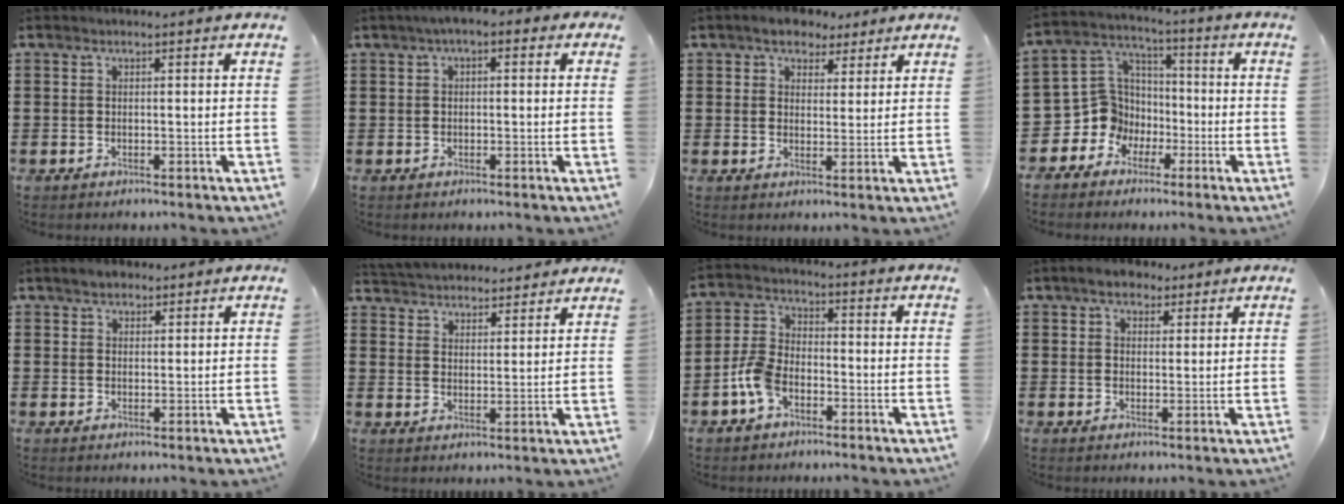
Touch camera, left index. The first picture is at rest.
{"total": 2.3, "force": [-0.4, 1.1, 2.0], "torque": [-0.045, 0.004, -0.012]}
{"total": 4.2, "force": [3.4, 2.4, 0.9], "torque": [-0.026, 0.006, 0.061]}
{"total": 8.7, "force": [-2.4, 8.2, 1.6], "torque": [-0.088, -0.001, -0.047]}
{"total": 2.3, "force": [1.9, 1.2, 0.5], "torque": [-0.007, 0.004, 0.034]}
{"total": 4.2, "force": [4.1, 0.7, -0.2], "torque": [-0.015, -0.018, 0.075]}
{"total": 6.0, "force": [-2.9, 3.4, 4.0], "torque": [-0.103, 0.006, -0.062]}
{"total": 3.7, "force": [2.7, 2.1, 1.4], "torque": [-0.031, 0.011, 0.049]}